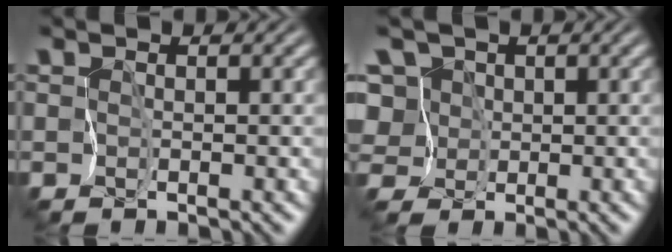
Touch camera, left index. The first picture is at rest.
{"total": 6.8, "force": [1.8, 5.8, 3.0], "torque": [-0.053, 0.032, -0.003]}